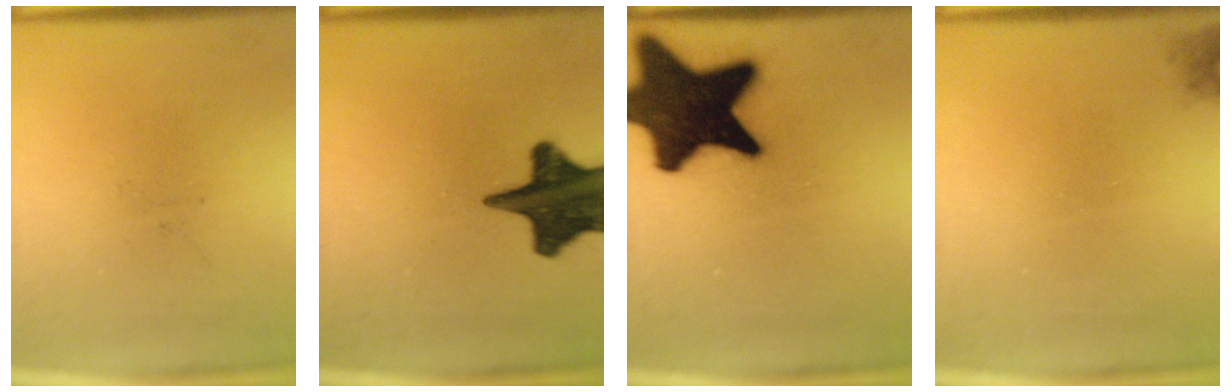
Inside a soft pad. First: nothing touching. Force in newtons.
{"total": 17.1}
{"total": 19.8}
{"total": 1.1}